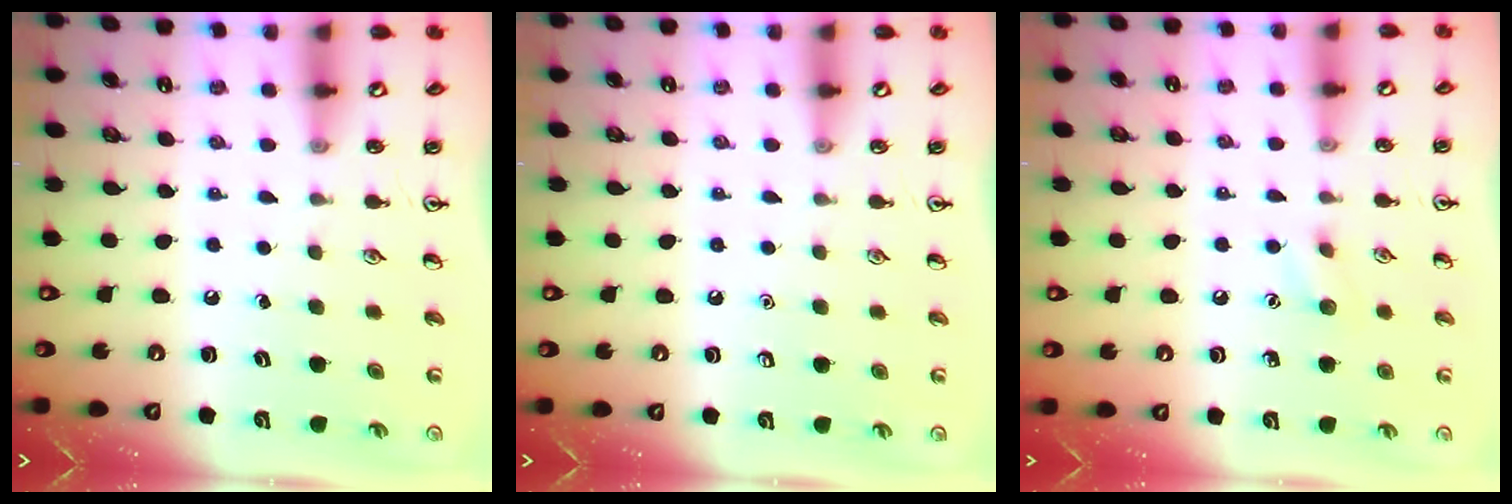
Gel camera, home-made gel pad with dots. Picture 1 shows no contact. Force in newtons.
{"total": 0.0}
{"total": 5.7, "press": 5.5, "slide": 1.7}